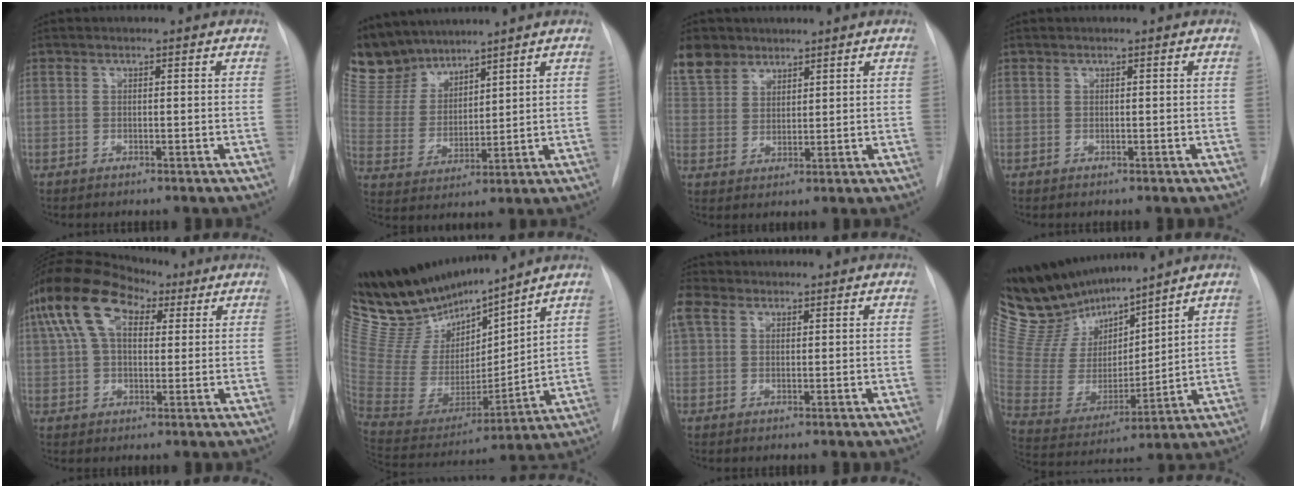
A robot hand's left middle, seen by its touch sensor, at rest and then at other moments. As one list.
[{"total": 9.5, "force": [8.8, 3.3, 1.2], "torque": [-0.040, 0.007, 0.193]}, {"total": 8.6, "force": [6.6, 5.3, 1.9], "torque": [-0.044, 0.013, 0.138]}, {"total": 0.0}, {"total": 13.2, "force": [6.2, 7.1, 9.2], "torque": [-0.199, 0.061, 0.114]}, {"total": 20.1, "force": [18.0, 3.4, 8.1], "torque": [-0.161, -0.014, 0.350]}, {"total": 4.0, "force": [2.2, 2.6, 2.0], "torque": [-0.057, 0.024, 0.049]}, {"total": 16.9, "force": [15.5, 3.1, 5.8], "torque": [-0.127, -0.003, 0.311]}]